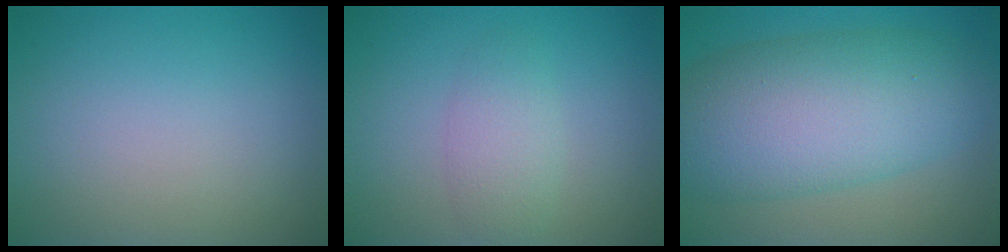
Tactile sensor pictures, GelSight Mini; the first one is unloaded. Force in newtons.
{"total": 2.5, "press": 2.5, "slide": 0.2}
{"total": 10.7, "press": 10.7, "slide": 0.5}